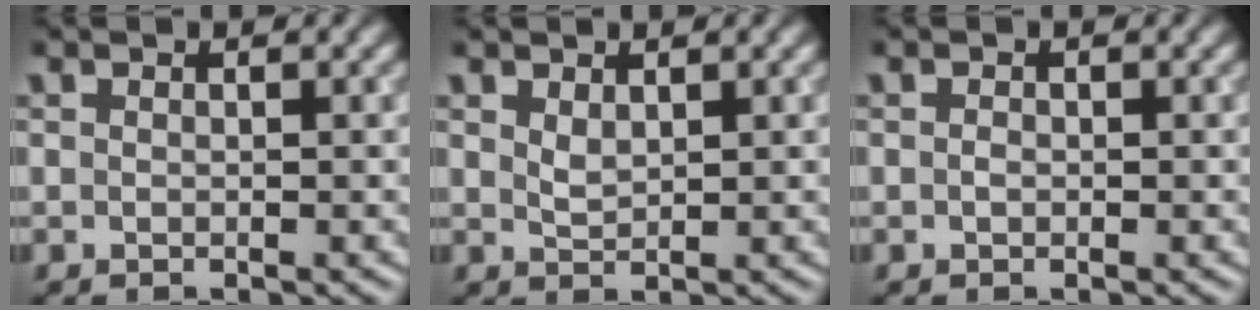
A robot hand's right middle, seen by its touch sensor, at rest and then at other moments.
{"total": 1.2, "force": [0.8, 0.6, 0.7], "torque": [-0.017, 0.000, 0.020]}
{"total": 0.5, "force": [-0.1, 0.4, 0.3], "torque": [-0.007, -0.001, -0.002]}